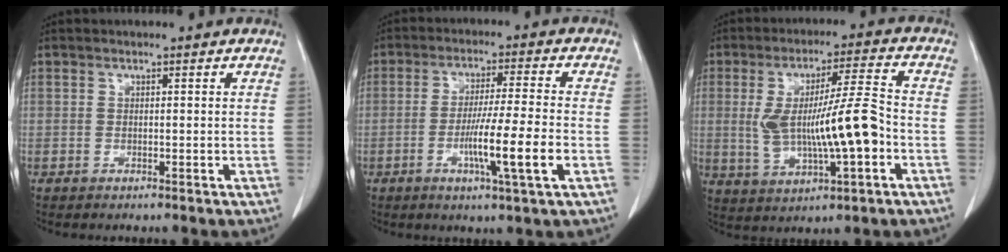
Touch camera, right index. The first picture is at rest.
{"total": 9.7, "force": [-3.0, -0.8, 9.2], "torque": [-0.163, -0.014, -0.055]}
{"total": 12.5, "force": [-1.6, 1.8, 12.3], "torque": [-0.231, 0.011, -0.020]}